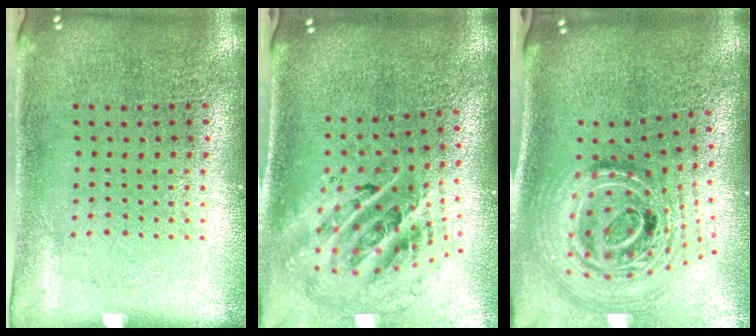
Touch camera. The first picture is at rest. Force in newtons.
{"total": 2.5, "press": 1.7, "slide": 1.8}
{"total": 3.0, "press": 2.0, "slide": 2.2}